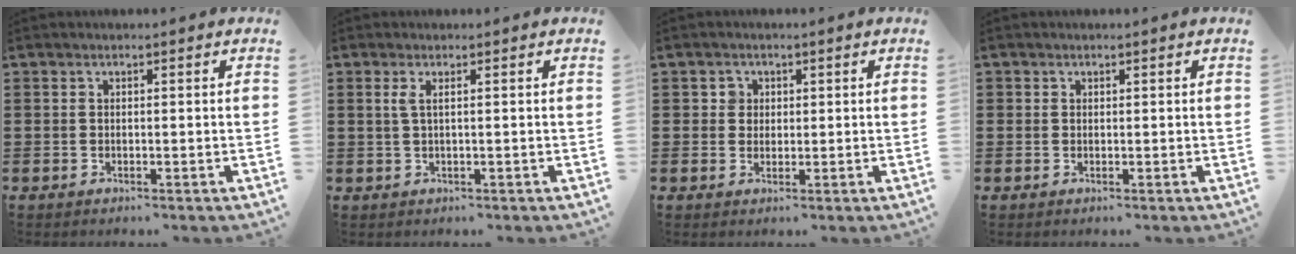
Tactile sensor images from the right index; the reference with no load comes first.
{"total": 1.5, "force": [0.3, 0.0, 1.4], "torque": [-0.030, -0.004, 0.006]}
{"total": 2.1, "force": [0.5, 2.0, 0.5], "torque": [-0.018, 0.010, 0.007]}
{"total": 0.6, "force": [0.2, 0.5, 0.0], "torque": [-0.002, 0.002, 0.003]}